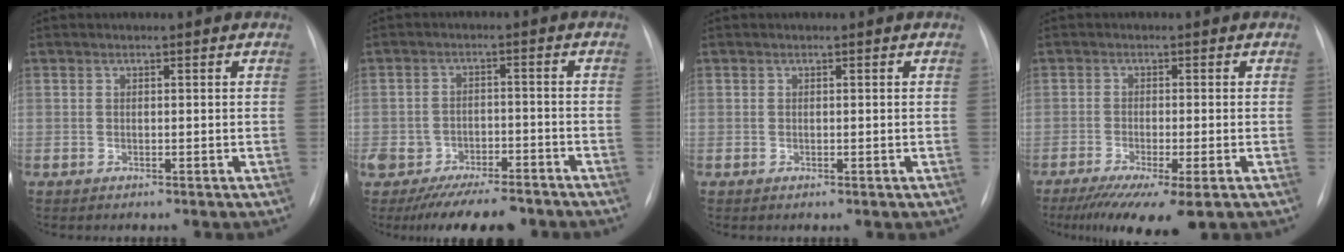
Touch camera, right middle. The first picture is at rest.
{"total": 15.3, "force": [-12.5, 5.7, 6.8], "torque": [-0.140, -0.008, -0.178]}
{"total": 0.0}
{"total": 10.2, "force": [-6.7, 1.3, 7.6], "torque": [-0.115, -0.026, -0.106]}